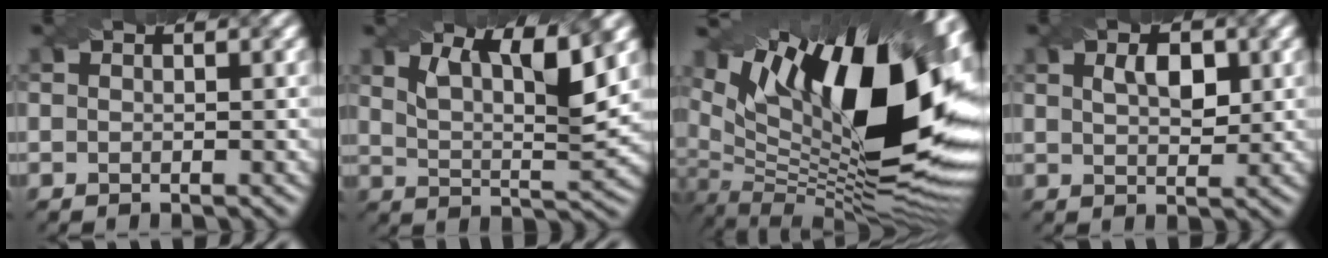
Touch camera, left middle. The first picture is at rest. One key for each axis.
{"total": 6.7, "fx": 3.9, "fy": 1.7, "fz": 5.2, "tx": -0.093, "ty": -0.001, "tz": 0.067}
{"total": 18.4, "fx": 6.2, "fy": 7.2, "fz": 15.8, "tx": -0.248, "ty": 0.012, "tz": 0.108}
{"total": 2.8, "fx": 1.0, "fy": 1.4, "fz": 2.2, "tx": -0.043, "ty": 0.002, "tz": 0.021}